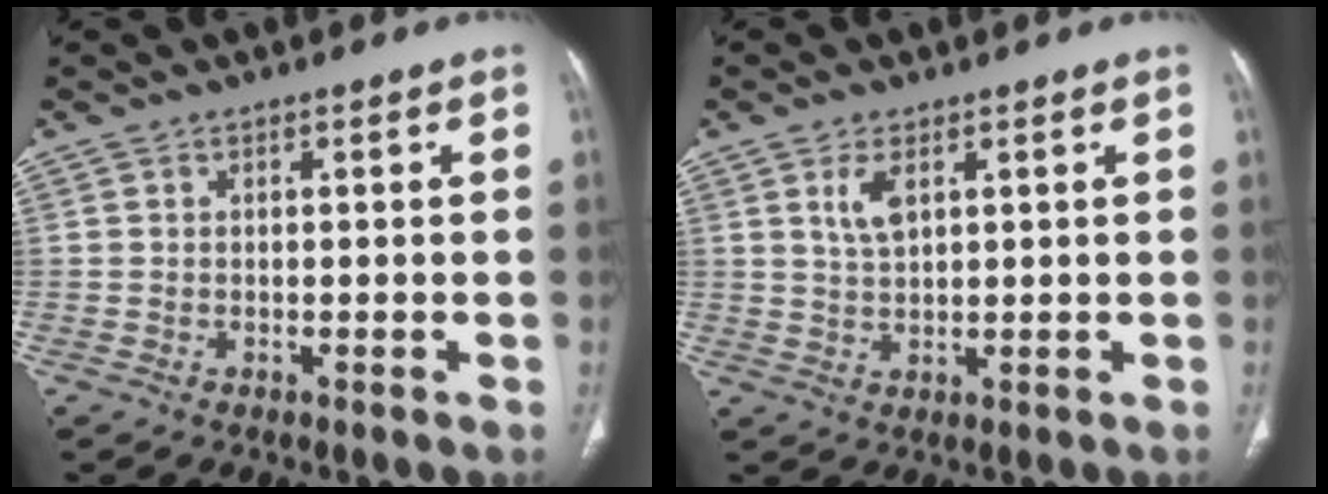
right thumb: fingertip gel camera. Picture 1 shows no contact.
{"total": 3.8, "force": [1.8, 1.7, 2.9], "torque": [-0.060, -0.008, 0.040]}